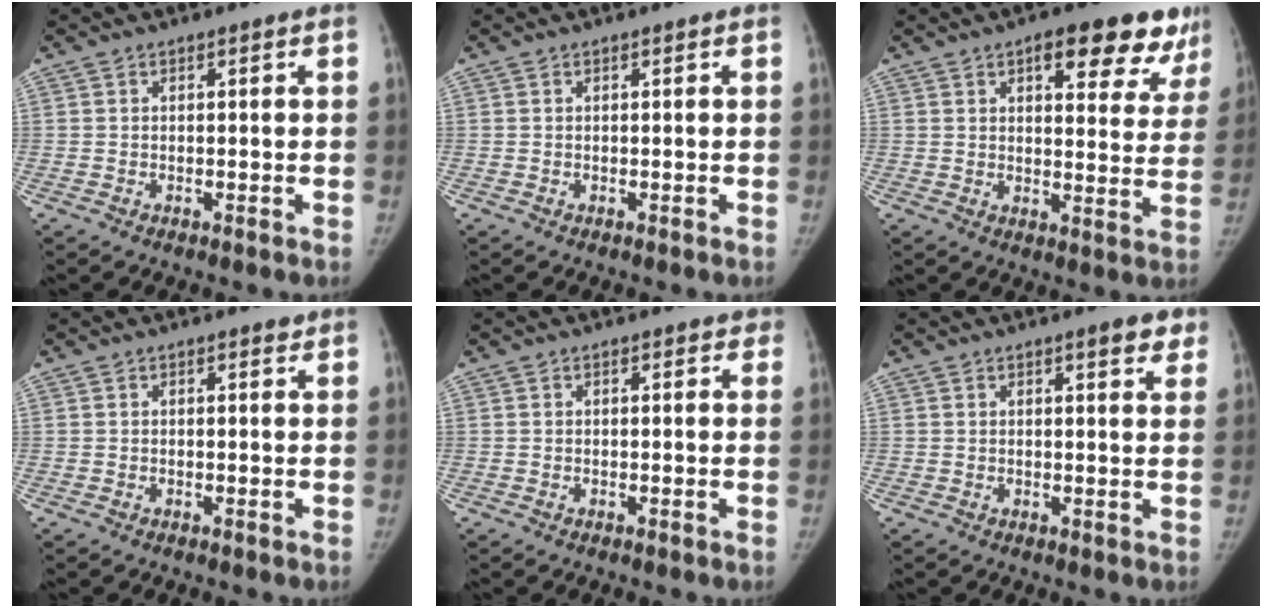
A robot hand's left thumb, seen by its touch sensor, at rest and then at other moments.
{"total": 0.0}
{"total": 15.2, "force": [9.1, 6.1, 10.5], "torque": [-0.078, -0.036, 0.110]}
{"total": 0.5, "force": [0.4, 0.3, 0.2], "torque": [-0.001, -0.003, 0.004]}
{"total": 1.1, "force": [0.6, 0.8, 0.5], "torque": [0.010, 0.001, -0.001]}
{"total": 4.0, "force": [2.6, 1.2, 2.8], "torque": [-0.022, -0.010, 0.029]}